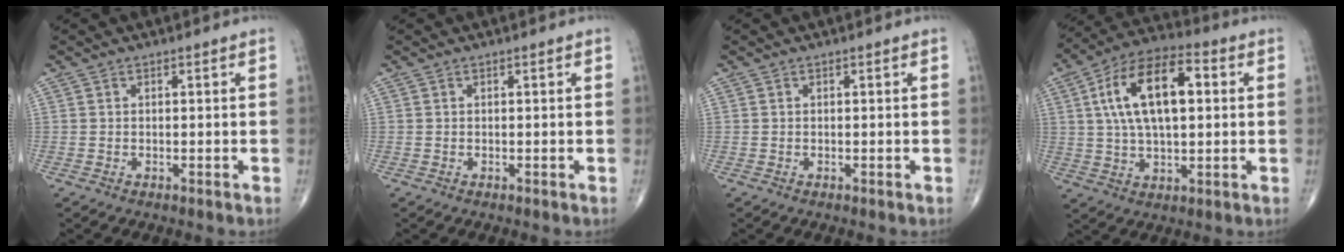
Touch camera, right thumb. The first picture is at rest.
{"total": 0.0}
{"total": 0.0}
{"total": 16.8, "force": [3.4, 8.1, 14.3], "torque": [-0.250, 0.021, 0.054]}